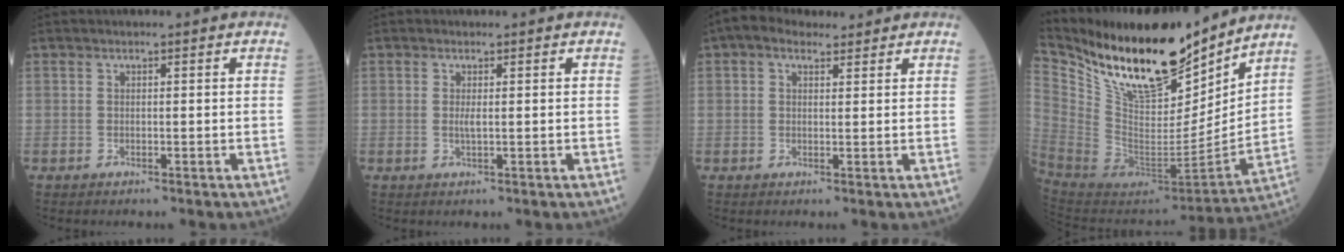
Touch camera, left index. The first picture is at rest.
{"total": 0.9, "force": [-0.1, 0.1, 0.9], "torque": [-0.024, -0.007, 0.000]}
{"total": 4.2, "force": [2.9, 2.2, 2.1], "torque": [-0.053, 0.032, 0.054]}
{"total": 24.4, "force": [19.7, 6.7, 12.8], "torque": [-0.247, -0.031, 0.343]}